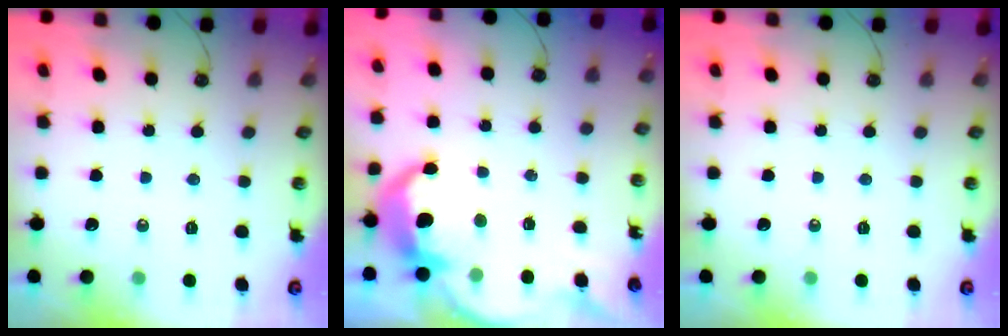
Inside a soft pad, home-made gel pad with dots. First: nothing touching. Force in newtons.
{"total": 8.1, "press": 8.1, "slide": 0.5}
{"total": 0.0}